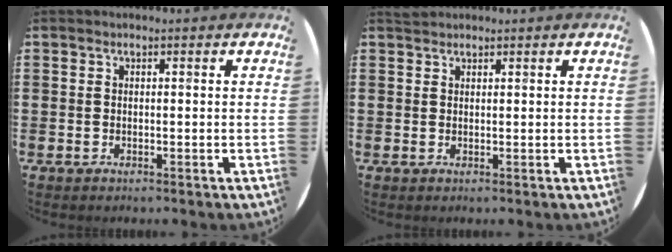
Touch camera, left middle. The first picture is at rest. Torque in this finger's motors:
{"motor_torque": [0.26, -0.20, -0.05, -0.01]}